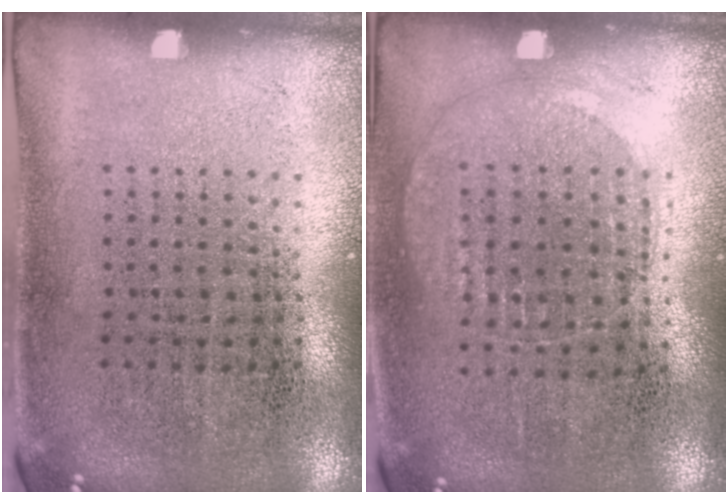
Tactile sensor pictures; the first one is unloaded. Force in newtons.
{"total": 1.0, "press": 0.9, "slide": 0.4}